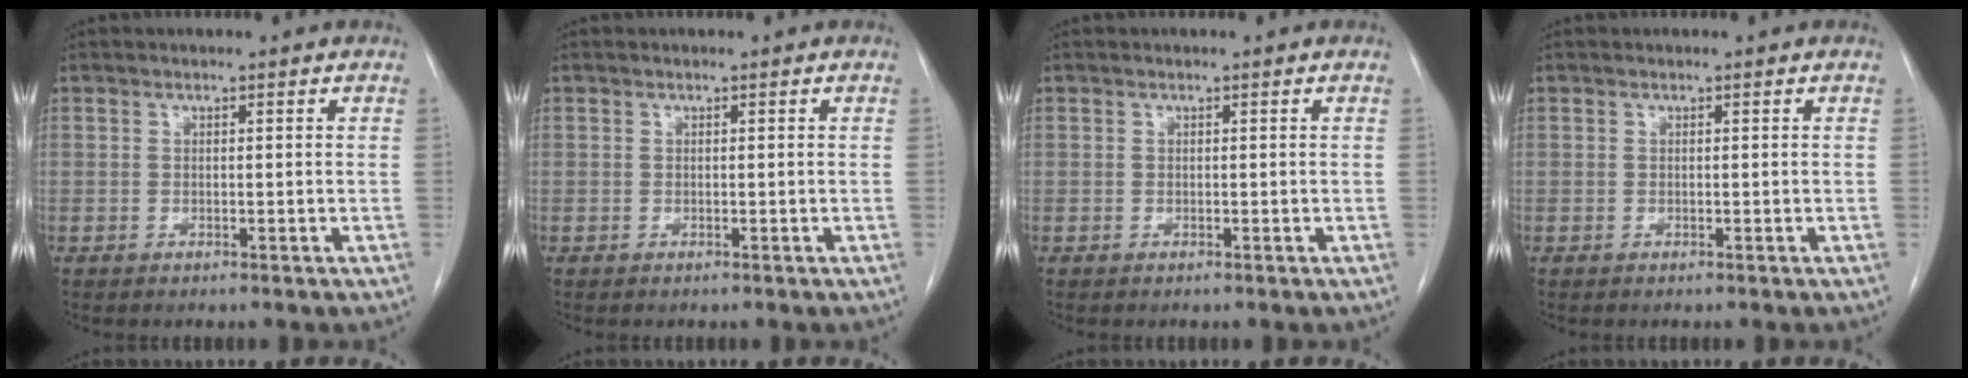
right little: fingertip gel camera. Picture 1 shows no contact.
{"total": 0.0}
{"total": 0.0}
{"total": 0.0}